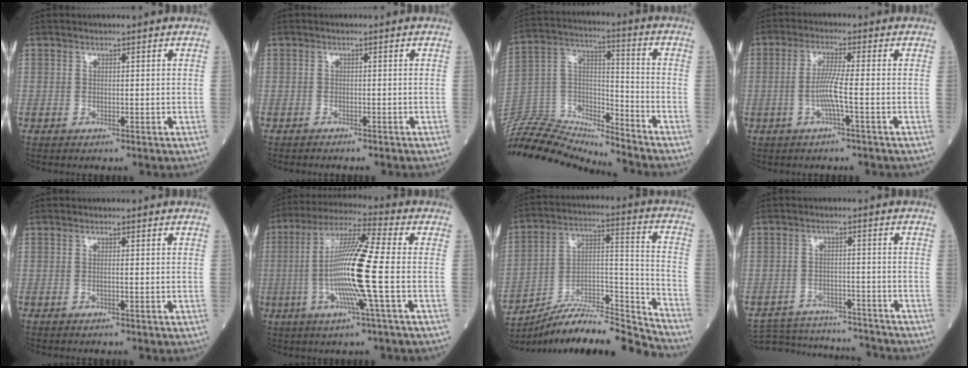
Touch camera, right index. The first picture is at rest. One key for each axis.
{"total": 2.2, "fx": -2.0, "fy": 0.1, "fz": 0.9, "tx": -0.015, "ty": -0.001, "tz": -0.024}
{"total": 17.1, "fx": -16.9, "fy": 0.6, "fz": 2.5, "tx": -0.041, "ty": 0.046, "tz": -0.305}
{"total": 4.6, "fx": -1.2, "fy": -0.6, "fz": 4.4, "tx": -0.092, "ty": 0.001, "tz": -0.026}
{"total": 0.6, "fx": -0.1, "fy": -0.1, "fz": 0.5, "tx": -0.010, "ty": 0.001, "tz": -0.002}
{"total": 14.1, "fx": -2.1, "fy": -0.9, "fz": 13.9, "tx": -0.268, "ty": -0.004, "tz": -0.052}
{"total": 17.4, "fx": -16.7, "fy": -0.3, "fz": 4.9, "tx": -0.070, "ty": 0.047, "tz": -0.283}
{"total": 14.9, "fx": -14.4, "fy": 2.5, "fz": 2.8, "tx": -0.050, "ty": 0.011, "tz": -0.200}